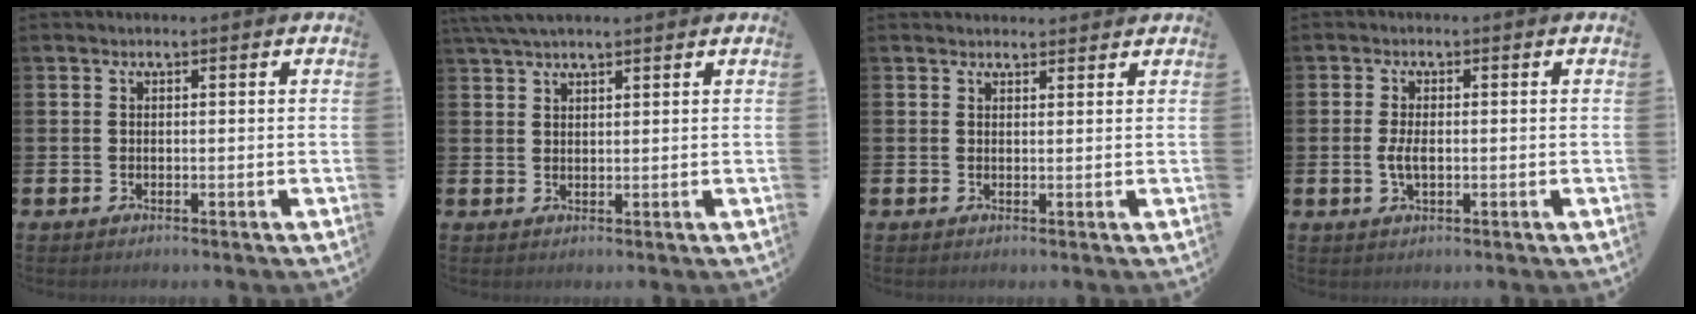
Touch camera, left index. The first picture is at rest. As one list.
[{"total": 3.7, "force": [3.2, 0.6, 1.8], "torque": [-0.043, -0.001, 0.060]}, {"total": 1.6, "force": [1.5, 0.3, 0.0], "torque": [0.009, -0.005, 0.026]}, {"total": 2.7, "force": [-0.2, 1.2, 2.4], "torque": [-0.040, 0.001, -0.006]}]